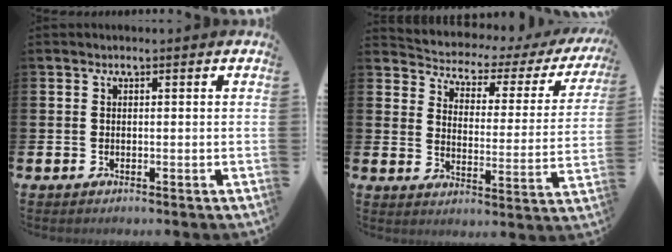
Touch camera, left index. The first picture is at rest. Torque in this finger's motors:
{"motor_torque": [0.80, -1.33, 0.06, -0.01]}